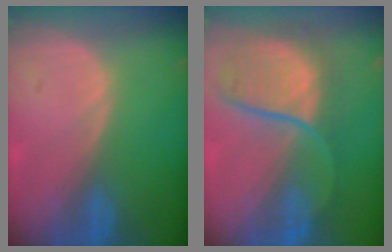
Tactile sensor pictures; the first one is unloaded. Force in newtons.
{"total": 9.1, "press": 8.7, "slide": 2.7}